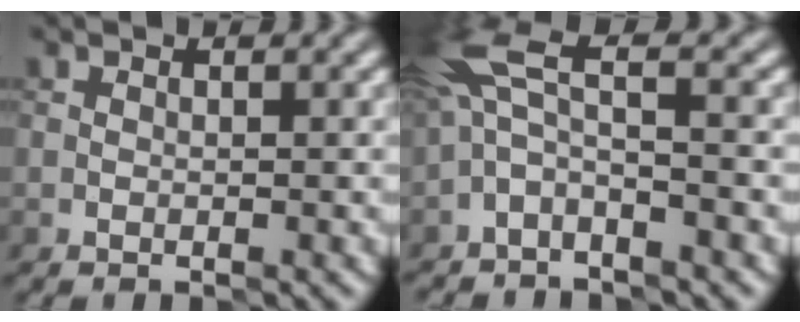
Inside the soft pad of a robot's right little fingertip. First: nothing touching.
{"total": 4.2, "force": [-0.8, 1.3, 3.9], "torque": [-0.091, 0.014, -0.033]}